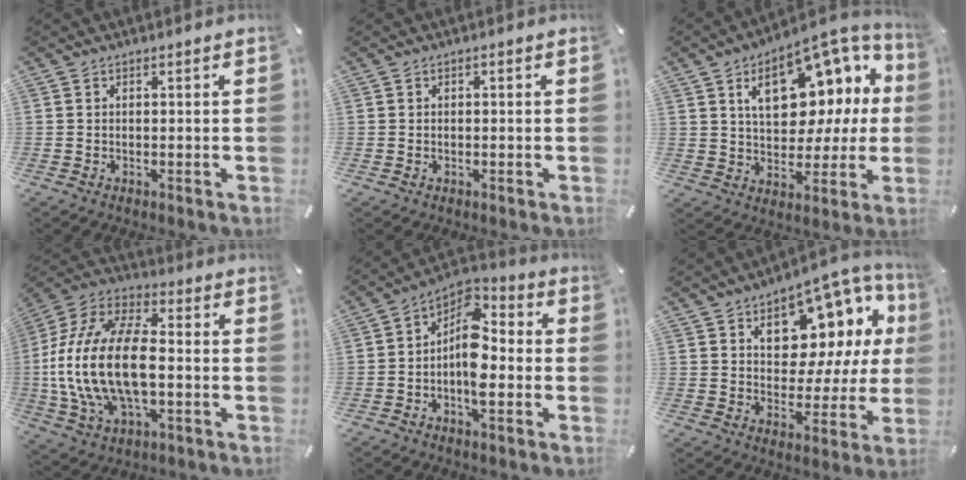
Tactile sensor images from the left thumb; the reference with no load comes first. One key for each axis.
{"total": 0.7, "fx": -0.2, "fy": 0.3, "fz": 0.6, "tx": -0.010, "ty": 0.000, "tz": -0.003}
{"total": 17.7, "fx": 7.9, "fy": 10.7, "fz": 11.7, "tx": -0.171, "ty": -0.039, "tz": 0.138}
{"total": 20.6, "fx": -2.5, "fy": 11.8, "fz": 16.7, "tx": -0.358, "ty": 0.005, "tz": -0.043}
{"total": 9.8, "fx": -2.4, "fy": 5.7, "fz": 7.6, "tx": -0.131, "ty": -0.014, "tz": -0.049}
{"total": 12.5, "fx": 6.9, "fy": 8.5, "fz": 6.1, "tx": -0.078, "ty": -0.062, "tz": 0.123}